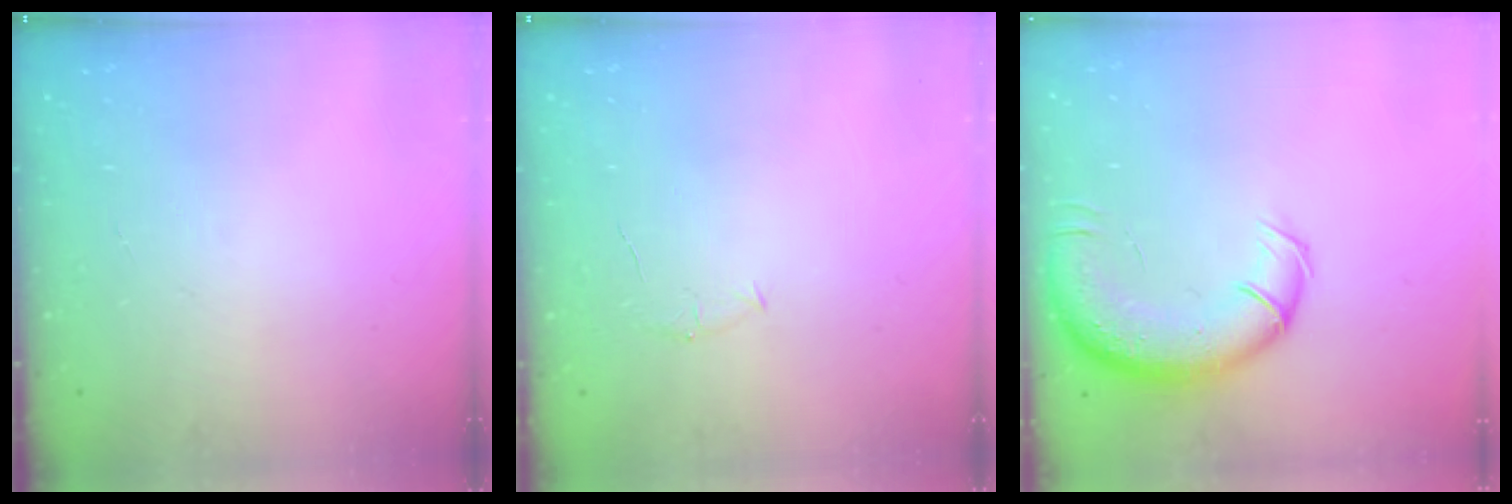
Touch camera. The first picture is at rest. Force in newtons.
{"total": 4.0, "press": 3.8, "slide": 1.2}
{"total": 13.8, "press": 13.3, "slide": 3.7}